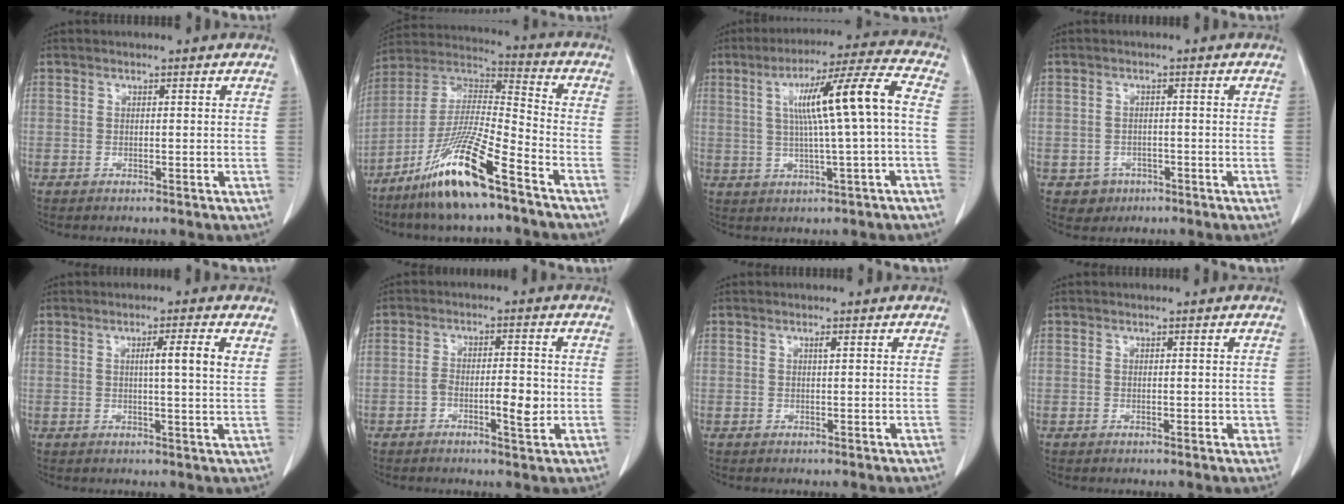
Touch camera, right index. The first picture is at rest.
{"total": 15.2, "force": [-9.5, 0.6, 11.8], "torque": [-0.242, -0.020, -0.183]}
{"total": 12.2, "force": [0.9, -0.6, 12.1], "torque": [-0.195, 0.018, 0.017]}
{"total": 3.3, "force": [-1.4, 3.0, 0.1], "torque": [0.005, 0.013, -0.015]}
{"total": 4.6, "force": [1.6, -0.4, 4.3], "torque": [-0.066, 0.001, 0.020]}
{"total": 5.0, "force": [-1.4, 1.3, 4.6], "torque": [-0.078, 0.006, -0.020]}
{"total": 0.5, "force": [0.2, 0.0, 0.5], "torque": [-0.010, 0.000, 0.004]}
{"total": 1.4, "force": [-0.1, 0.9, 1.1], "torque": [-0.010, 0.002, 0.000]}